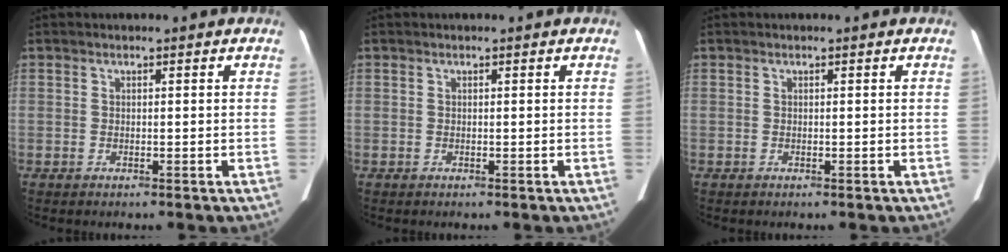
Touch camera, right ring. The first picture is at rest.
{"total": 0.0}
{"total": 0.0}